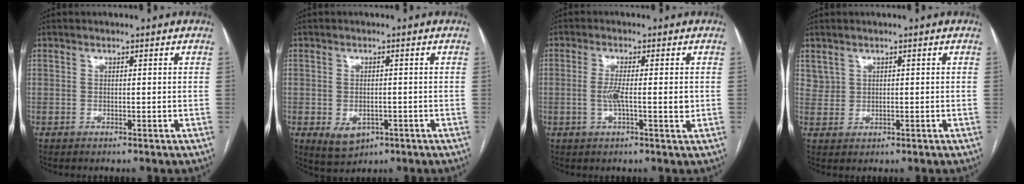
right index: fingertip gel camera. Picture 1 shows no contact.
{"total": 4.2, "force": [-1.4, 3.0, 2.5], "torque": [-0.043, -0.003, -0.008]}
{"total": 4.9, "force": [-0.2, 0.9, 4.8], "torque": [-0.090, -0.002, -0.006]}
{"total": 2.4, "force": [1.6, 1.8, 0.3], "torque": [0.003, 0.005, 0.032]}